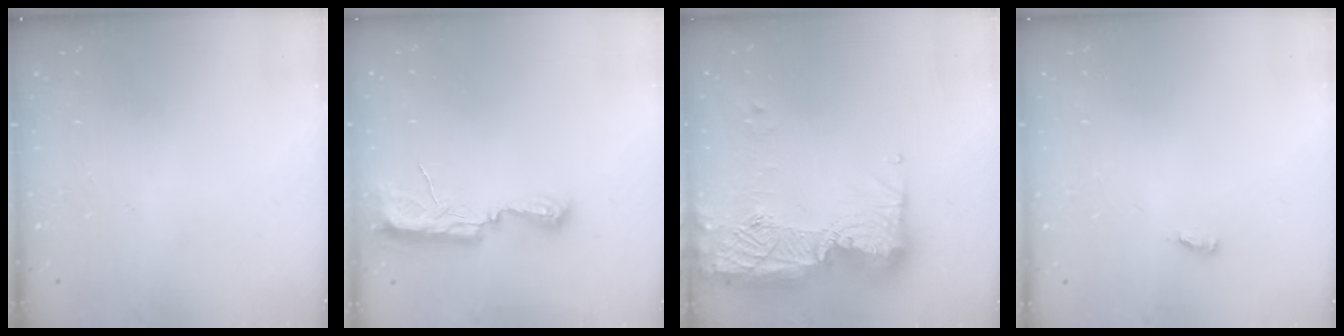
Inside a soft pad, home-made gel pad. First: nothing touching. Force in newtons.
{"total": 8.1, "press": 8.0, "slide": 0.8}
{"total": 21.5, "press": 20.4, "slide": 6.7}
{"total": 2.6, "press": 2.4, "slide": 1.0}